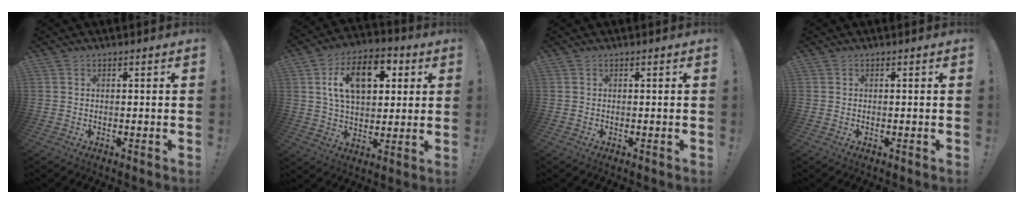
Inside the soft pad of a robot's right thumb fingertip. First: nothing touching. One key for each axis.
{"total": 16.2, "fx": 5.6, "fy": 10.1, "fz": 11.4, "tx": -0.175, "ty": -0.002, "tz": 0.100}
{"total": 0.0}
{"total": 0.0}